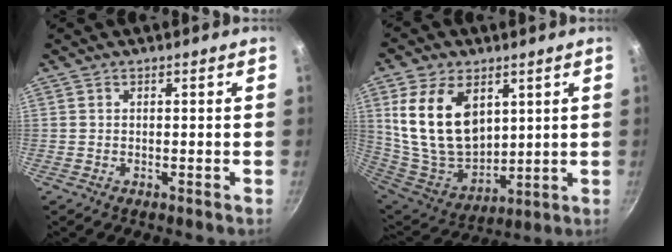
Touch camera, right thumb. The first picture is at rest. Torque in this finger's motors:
{"motor_torque": [-0.60, 1.60, 1.78, 0.99, 0.49]}